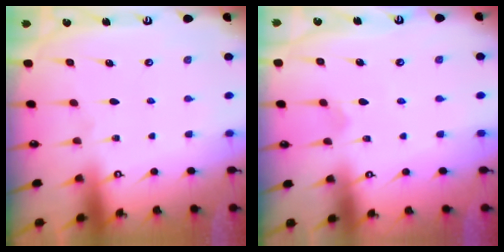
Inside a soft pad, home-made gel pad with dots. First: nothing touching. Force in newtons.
{"total": 2.8, "press": 2.8, "slide": 0.4}